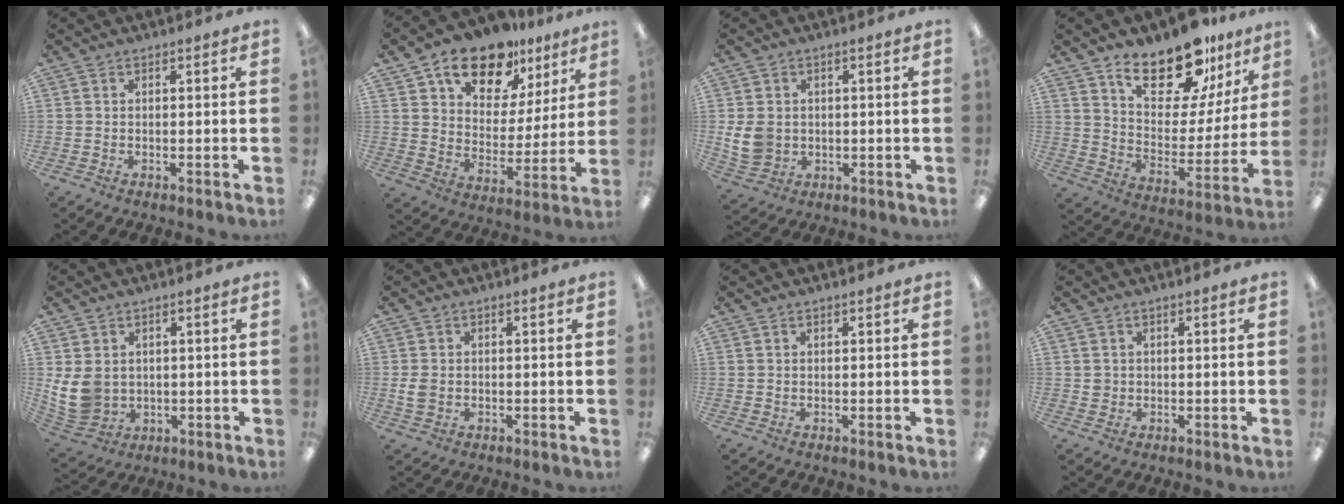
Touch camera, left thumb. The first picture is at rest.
{"total": 16.0, "force": [11.8, 8.5, 6.8], "torque": [-0.110, -0.069, 0.210]}
{"total": 6.5, "force": [0.2, 5.5, 3.3], "torque": [-0.076, 0.007, 0.007]}
{"total": 18.7, "force": [14.6, 7.6, 8.9], "torque": [-0.145, -0.097, 0.253]}
{"total": 8.8, "force": [1.2, 7.3, 4.7], "torque": [-0.116, 0.001, 0.029]}
{"total": 3.1, "force": [-0.2, 2.3, 2.1], "torque": [-0.036, 0.001, -0.007]}
{"total": 0.6, "force": [0.5, 0.3, 0.3], "torque": [-0.006, 0.003, 0.008]}
{"total": 1.5, "force": [0.4, 1.4, 0.4], "torque": [-0.010, 0.004, 0.006]}